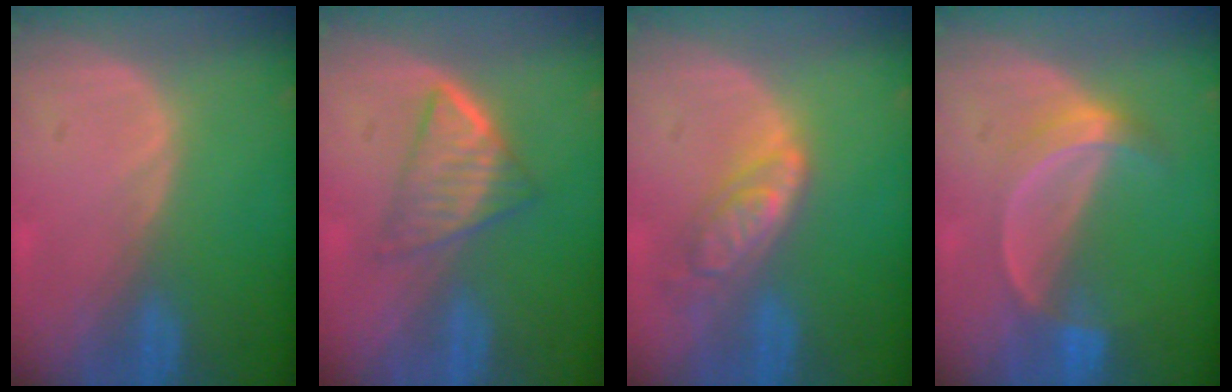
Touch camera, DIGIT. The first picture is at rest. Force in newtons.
{"total": 5.8, "press": 5.2, "slide": 2.5}
{"total": 6.3, "press": 5.6, "slide": 3.0}
{"total": 5.3, "press": 4.8, "slide": 2.3}